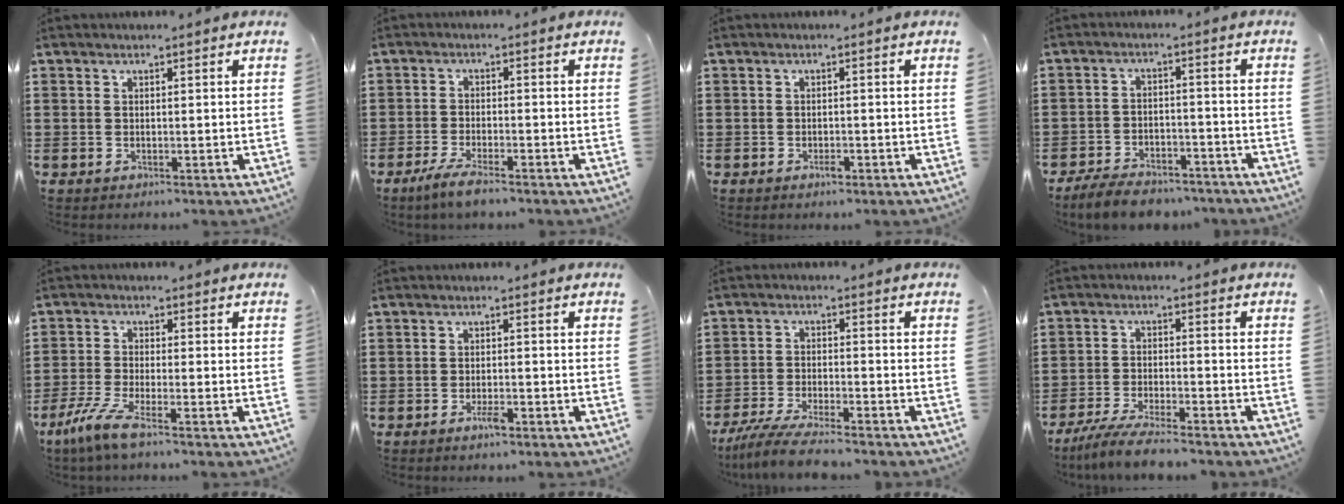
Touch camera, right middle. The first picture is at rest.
{"total": 3.7, "force": [-2.9, 0.1, 2.2], "torque": [-0.051, -0.008, -0.057]}
{"total": 1.0, "force": [-0.6, 0.4, 0.7], "torque": [-0.016, -0.003, -0.011]}
{"total": 6.2, "force": [-5.7, 1.4, 1.9], "torque": [-0.038, 0.010, -0.111]}
{"total": 5.3, "force": [-3.4, 0.5, 4.1], "torque": [-0.109, -0.021, -0.071]}
{"total": 2.2, "force": [-1.3, 0.5, 1.7], "torque": [-0.036, -0.002, -0.027]}
{"total": 6.0, "force": [-5.3, 0.3, 2.7], "torque": [-0.070, -0.017, -0.106]}
{"total": 6.0, "force": [-5.4, 0.3, 2.6], "torque": [-0.063, -0.014, -0.105]}